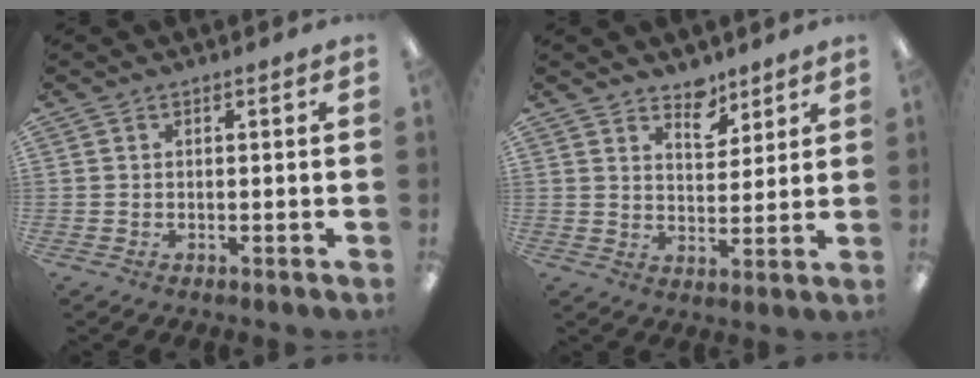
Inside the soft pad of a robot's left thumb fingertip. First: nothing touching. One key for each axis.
{"total": 6.6, "fx": 5.3, "fy": 3.3, "fz": 2.0, "tx": -0.007, "ty": -0.037, "tz": 0.091}